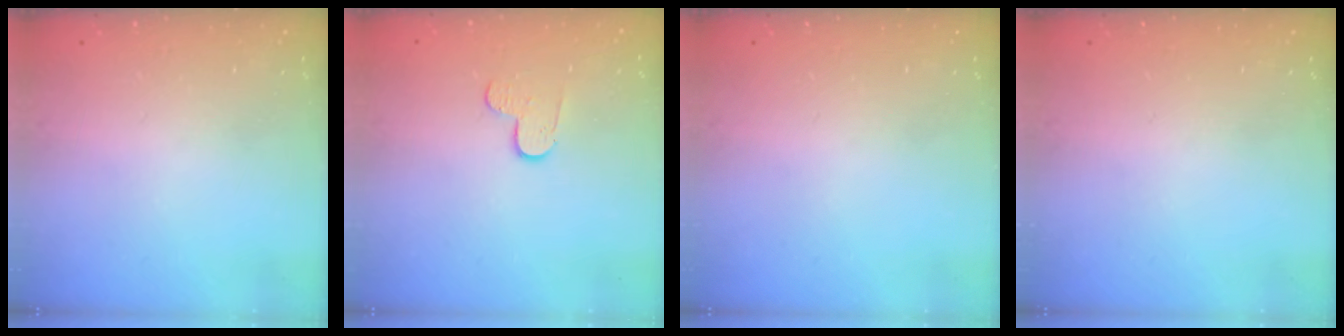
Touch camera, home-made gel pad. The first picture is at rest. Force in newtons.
{"total": 3.3, "press": 3.3, "slide": 0.3}
{"total": 0.0}
{"total": 0.0}